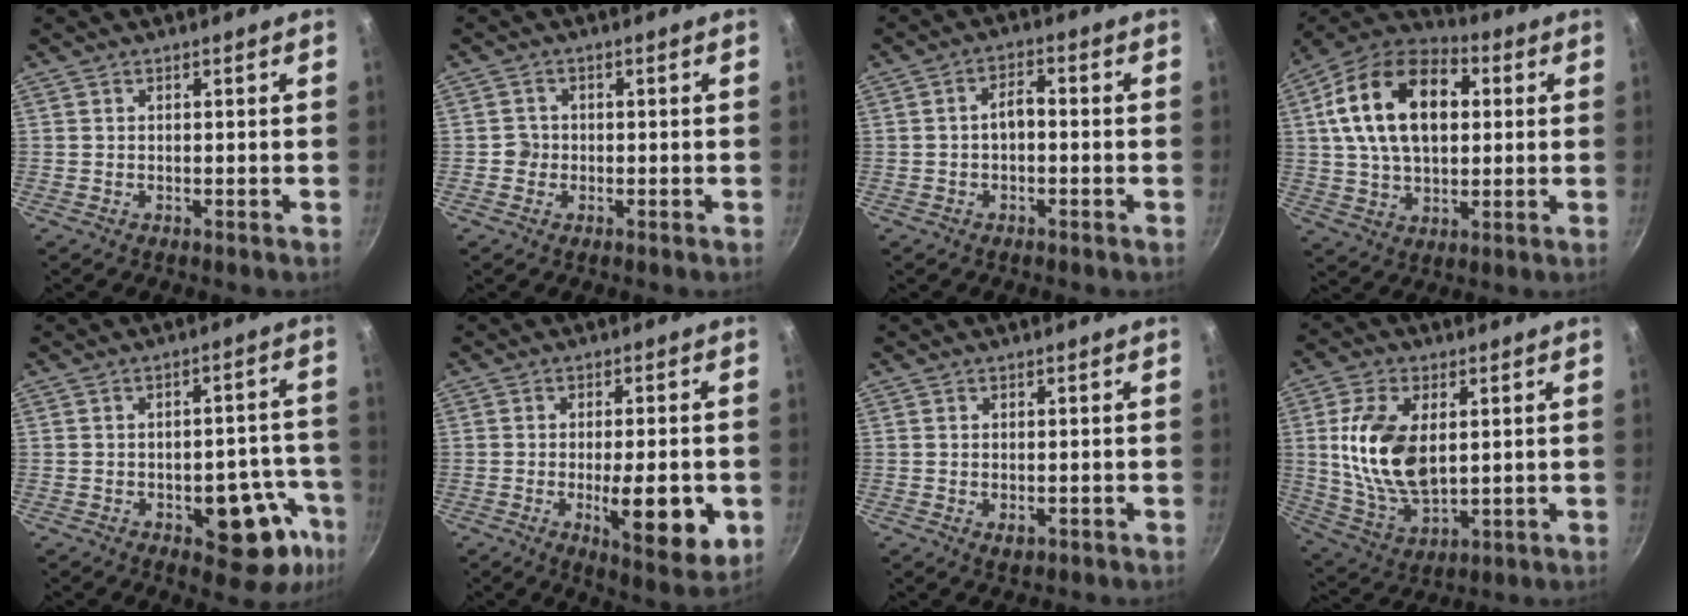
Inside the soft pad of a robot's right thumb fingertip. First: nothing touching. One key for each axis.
{"total": 1.9, "fx": -0.5, "fy": 1.8, "fz": 0.4, "tx": 0.008, "ty": 0.006, "tz": -0.009}
{"total": 3.7, "fx": -0.7, "fy": 2.1, "fz": 3.0, "tx": -0.041, "ty": 0.021, "tz": -0.013}
{"total": 20.8, "fx": 4.2, "fy": 13.1, "fz": 15.5, "tx": -0.246, "ty": 0.018, "tz": 0.060}
{"total": 14.0, "fx": -5.7, "fy": 7.2, "fz": 10.5, "tx": -0.057, "ty": 0.034, "tz": -0.068}
{"total": 12.9, "fx": -3.0, "fy": 4.2, "fz": 11.8, "tx": -0.146, "ty": -0.009, "tz": -0.035}
{"total": 1.9, "fx": -0.5, "fy": 1.2, "fz": 1.4, "tx": -0.021, "ty": -0.005, "tz": -0.006}
{"total": 15.2, "fx": 2.4, "fy": 8.7, "fz": 12.3, "tx": -0.224, "ty": -0.016, "tz": 0.055}